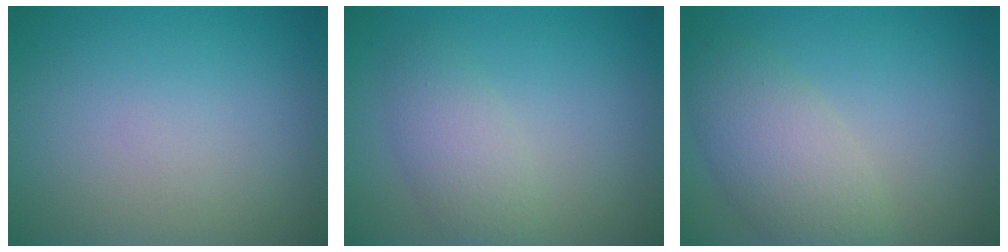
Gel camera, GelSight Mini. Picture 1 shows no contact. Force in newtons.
{"total": 2.9, "press": 2.9, "slide": 0.1}
{"total": 4.6, "press": 4.6, "slide": 0.3}